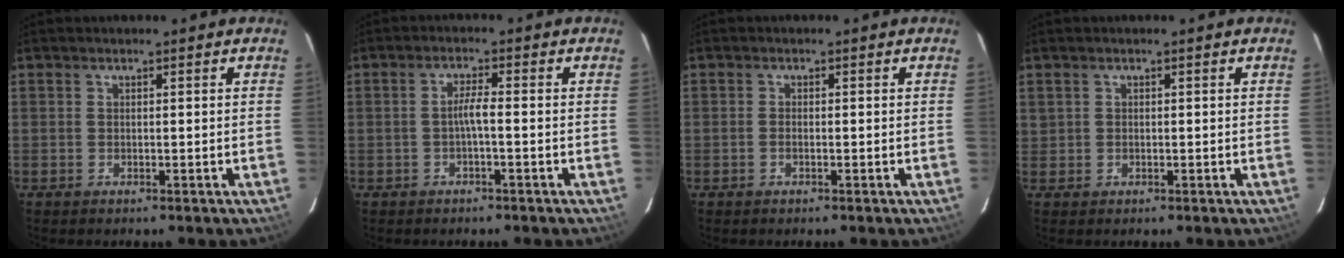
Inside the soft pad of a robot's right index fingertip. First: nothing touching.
{"total": 2.3, "force": [-0.8, -0.1, 2.2], "torque": [-0.042, 0.005, -0.015]}
{"total": 0.7, "force": [-0.3, 0.4, 0.5], "torque": [-0.011, 0.001, -0.006]}
{"total": 0.8, "force": [0.2, 0.8, 0.0], "torque": [0.003, 0.003, 0.004]}